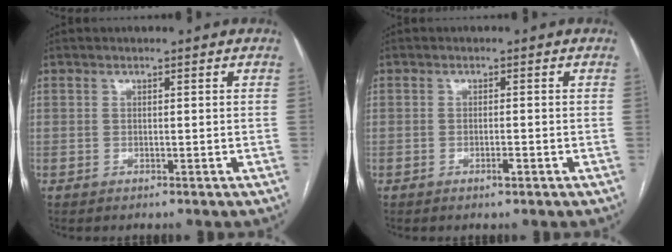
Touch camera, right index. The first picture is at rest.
{"total": 1.5, "force": [-0.8, 0.2, 1.2], "torque": [-0.023, -0.001, -0.013]}